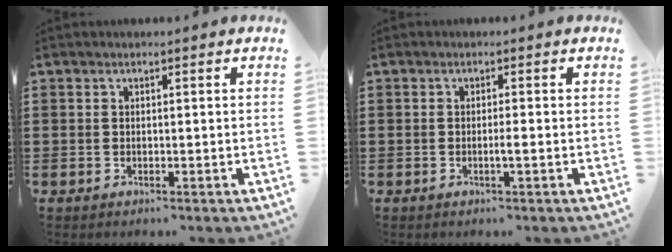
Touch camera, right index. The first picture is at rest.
{"total": 1.3, "force": [-0.5, -0.1, 1.2], "torque": [-0.020, -0.003, -0.010]}